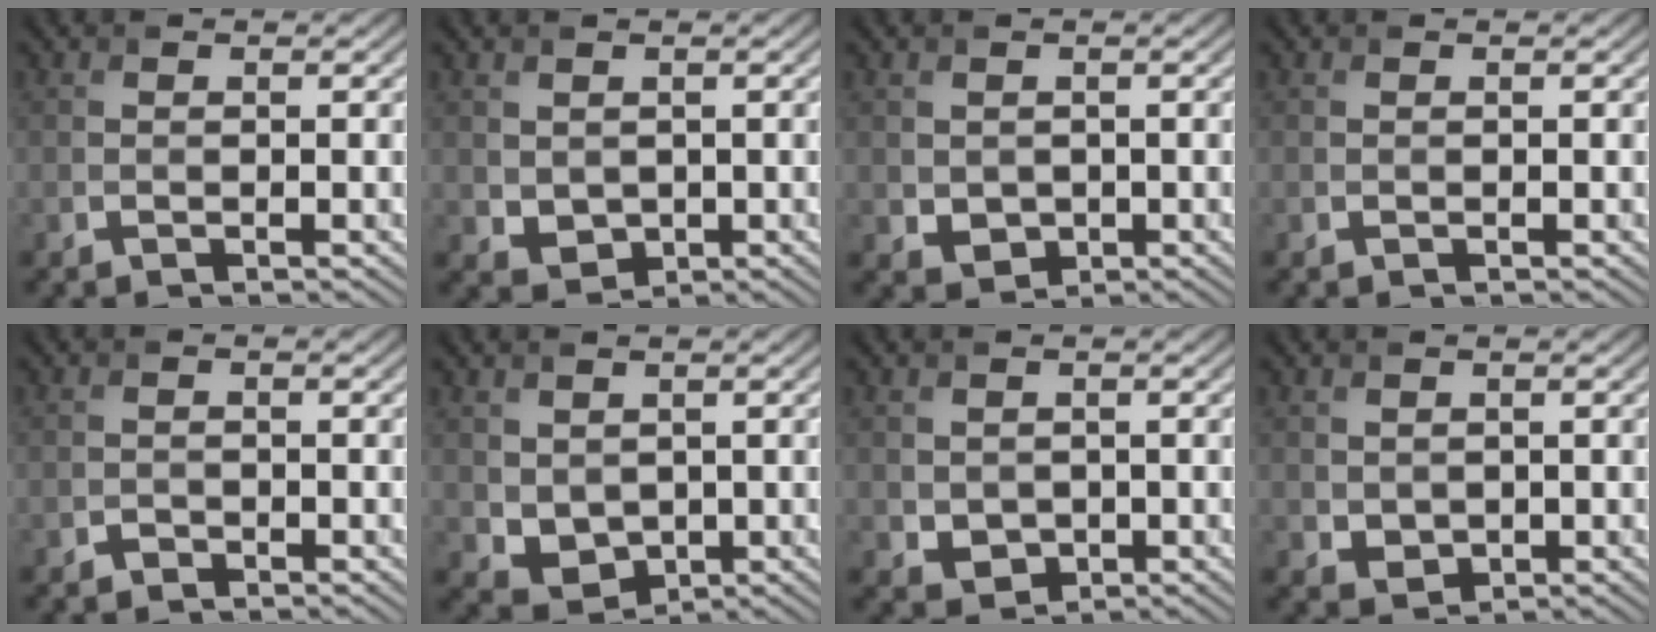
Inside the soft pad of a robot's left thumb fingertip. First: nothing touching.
{"total": 2.5, "force": [0.7, 2.1, 1.2], "torque": [-0.036, -0.009, 0.020]}
{"total": 2.3, "force": [0.3, 2.0, 1.0], "torque": [-0.032, -0.011, 0.010]}
{"total": 0.0}
{"total": 0.7, "force": [-0.6, 0.4, 0.1], "torque": [-0.001, -0.003, -0.012]}
{"total": 3.8, "force": [1.1, 3.0, 2.0], "torque": [-0.058, -0.014, 0.030]}
{"total": 2.3, "force": [0.4, 2.1, 1.0], "torque": [-0.033, -0.010, 0.012]}
{"total": 2.0, "force": [0.7, 1.6, 0.9], "torque": [-0.027, -0.007, 0.018]}